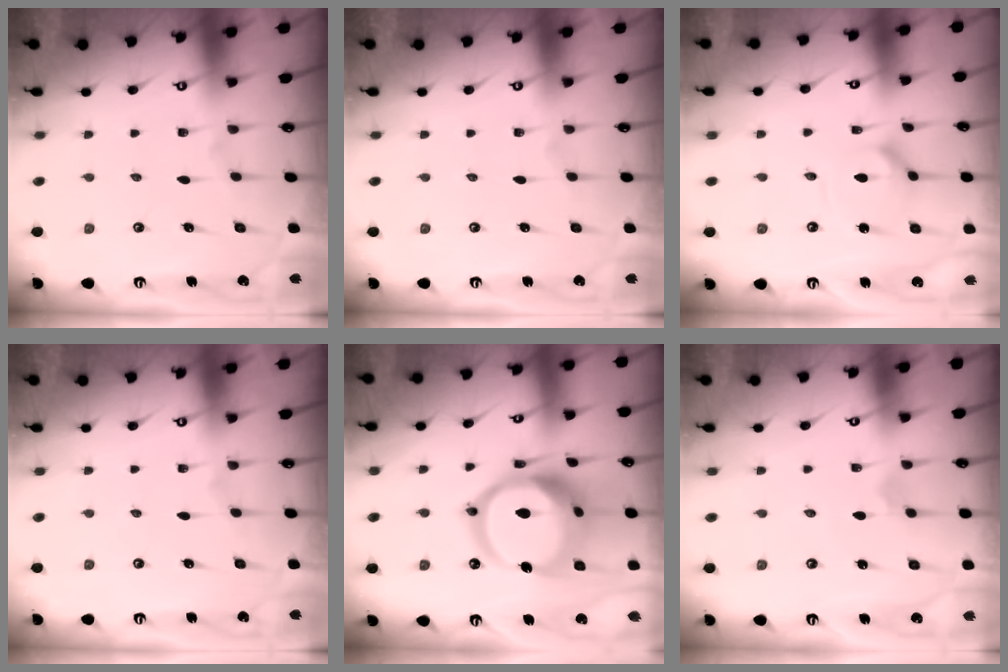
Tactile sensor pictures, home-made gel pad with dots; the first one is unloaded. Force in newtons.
{"total": 0.0}
{"total": 8.0, "press": 8.0, "slide": 0.7}
{"total": 0.0}
{"total": 21.8, "press": 21.7, "slide": 2.4}
{"total": 2.8, "press": 2.8, "slide": 0.4}